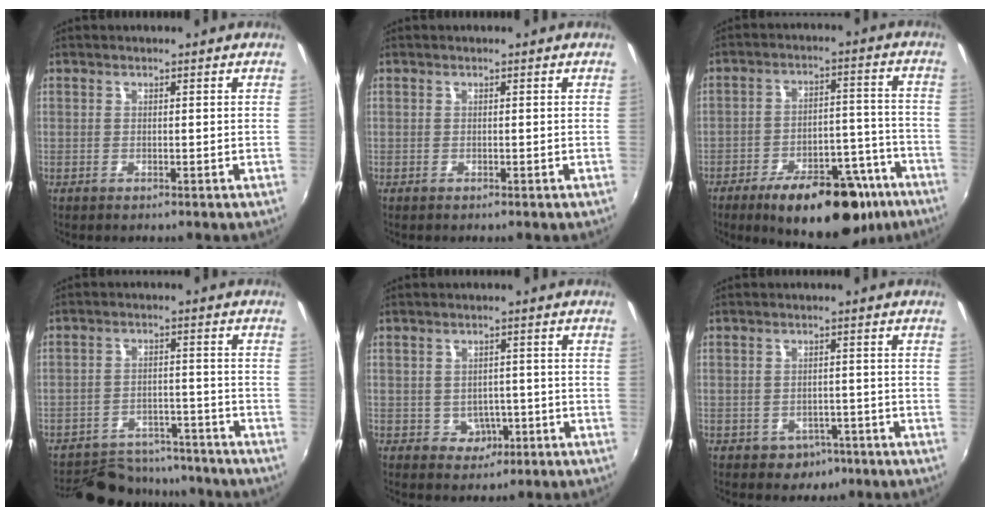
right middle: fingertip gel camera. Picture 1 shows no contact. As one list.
[{"total": 0.0}, {"total": 20.0, "force": [-13.5, 8.4, 12.0], "torque": [-0.180, 0.011, -0.177]}, {"total": 17.1, "force": [-15.1, 6.1, 5.3], "torque": [-0.122, 0.018, -0.200]}, {"total": 3.9, "force": [-1.2, 3.6, 1.1], "torque": [-0.027, 0.007, -0.006]}, {"total": 4.4, "force": [-2.4, 3.6, 1.1], "torque": [-0.032, 0.002, -0.025]}]